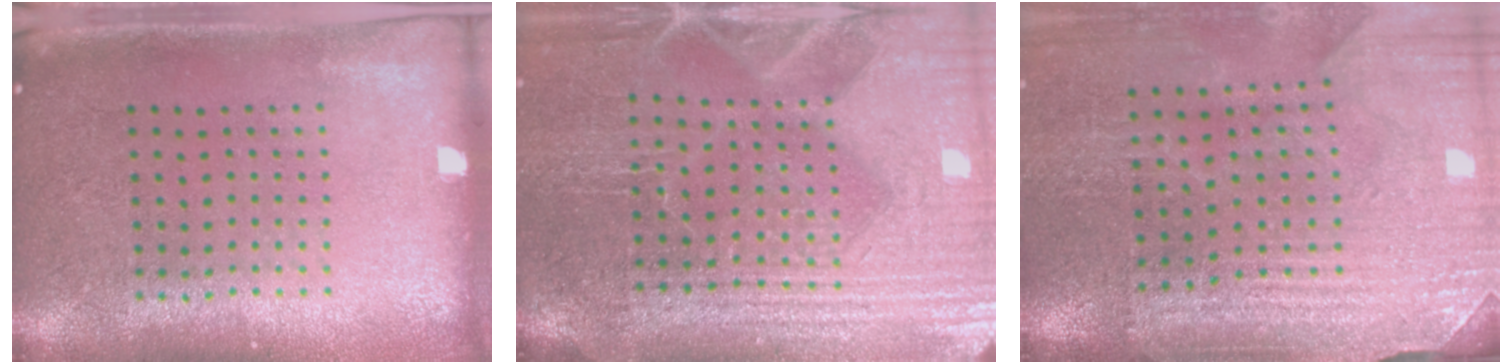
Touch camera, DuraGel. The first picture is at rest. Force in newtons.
{"total": 4.1, "press": 3.9, "slide": 1.4}
{"total": 3.4, "press": 3.3, "slide": 0.6}